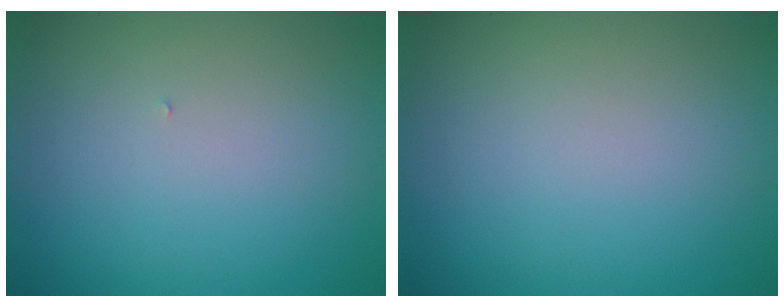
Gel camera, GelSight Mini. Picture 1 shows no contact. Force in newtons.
{"total": 0.0}